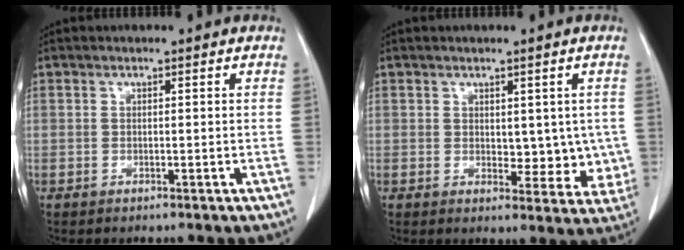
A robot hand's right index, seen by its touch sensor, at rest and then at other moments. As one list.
[{"total": 7.3, "force": [0.5, 4.5, 5.7], "torque": [-0.055, 0.003, 0.017]}]